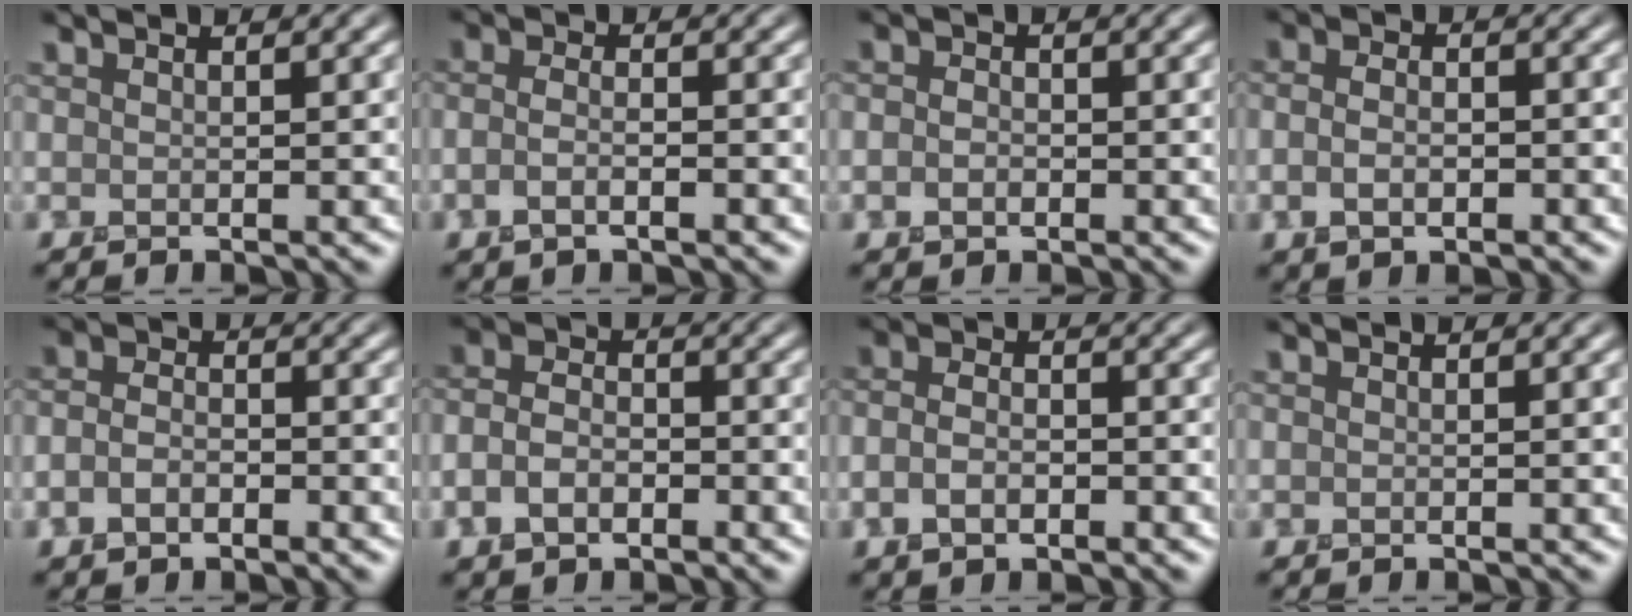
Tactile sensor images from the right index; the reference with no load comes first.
{"total": 2.4, "force": [-0.9, 1.0, 2.0], "torque": [-0.038, -0.001, -0.021]}
{"total": 1.5, "force": [-0.4, 1.2, 0.9], "torque": [-0.016, 0.000, -0.013]}
{"total": 3.1, "force": [-0.7, 2.0, 2.3], "torque": [-0.032, -0.002, -0.013]}
{"total": 2.7, "force": [-1.2, 1.7, 1.7], "torque": [-0.032, 0.001, -0.029]}
{"total": 3.8, "force": [-1.6, 2.5, 2.3], "torque": [-0.044, 0.001, -0.037]}
{"total": 3.1, "force": [-1.1, 1.9, 2.2], "torque": [-0.043, -0.001, -0.027]}
{"total": 0.0}